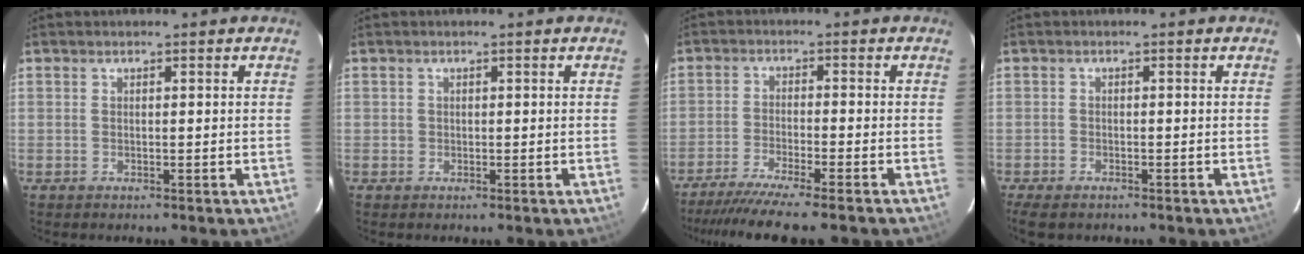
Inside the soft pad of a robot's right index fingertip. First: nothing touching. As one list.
[{"total": 0.7, "force": [-0.1, 0.7, 0.0], "torque": [0.001, 0.000, -0.002]}, {"total": 10.9, "force": [-9.5, -0.3, 5.4], "torque": [-0.121, -0.030, -0.156]}, {"total": 4.7, "force": [-3.7, 2.0, 2.1], "torque": [-0.061, -0.020, -0.065]}]